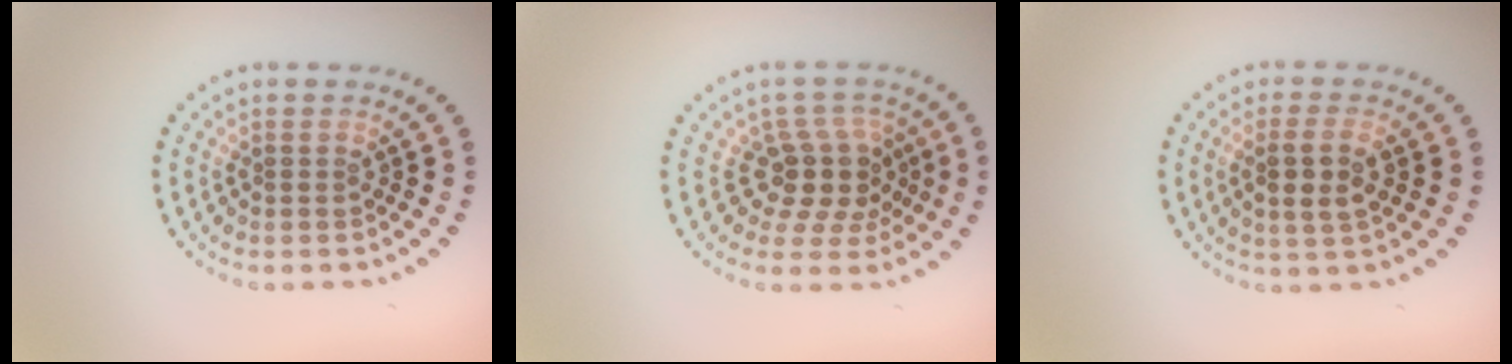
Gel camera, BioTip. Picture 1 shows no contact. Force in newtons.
{"total": 3.8, "press": 2.9, "slide": 2.5}
{"total": 2.8, "press": 2.6, "slide": 0.8}